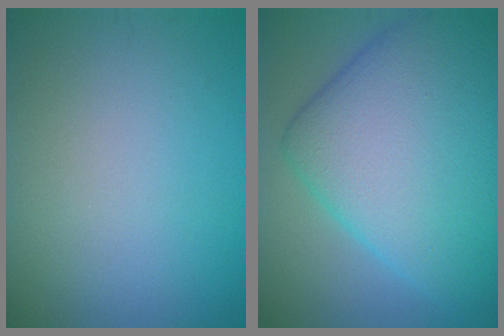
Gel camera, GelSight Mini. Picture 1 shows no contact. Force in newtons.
{"total": 14.2, "press": 14.2, "slide": 0.1}